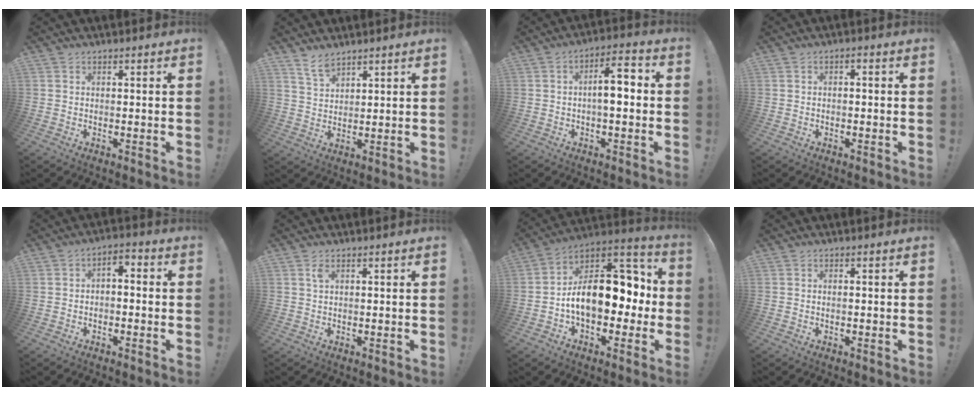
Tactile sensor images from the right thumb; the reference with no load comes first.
{"total": 5.1, "force": [4.3, 1.7, 2.1], "torque": [-0.040, -0.025, 0.079]}
{"total": 9.2, "force": [-0.6, 3.5, 8.4], "torque": [-0.125, 0.009, -0.014]}
{"total": 1.4, "force": [-1.2, 0.4, 0.7], "torque": [-0.014, 0.006, -0.021]}
{"total": 3.7, "force": [-2.4, 1.9, 2.1], "torque": [-0.027, 0.010, -0.045]}
{"total": 1.8, "force": [0.8, 0.6, 1.5], "torque": [-0.025, 0.000, 0.012]}
{"total": 19.8, "force": [-1.3, 12.4, 15.4], "torque": [-0.230, 0.015, -0.011]}
{"total": 0.6, "force": [-0.4, 0.0, 0.4], "torque": [-0.013, 0.001, -0.007]}